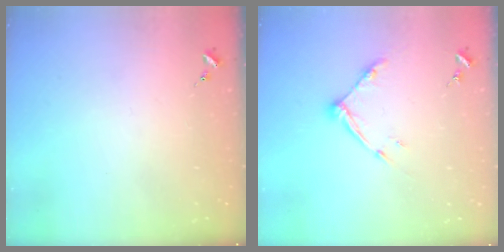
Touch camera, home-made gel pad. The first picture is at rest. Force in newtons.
{"total": 9.3, "press": 9.3, "slide": 0.4}